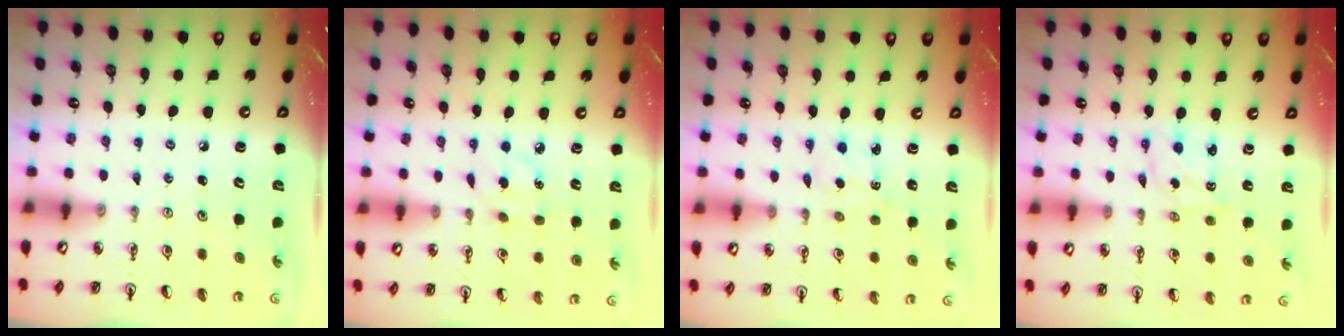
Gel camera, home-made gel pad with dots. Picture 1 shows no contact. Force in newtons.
{"total": 5.6, "press": 5.5, "slide": 0.6}
{"total": 2.5, "press": 2.5, "slide": 0.3}
{"total": 1.2, "press": 1.2, "slide": 0.1}